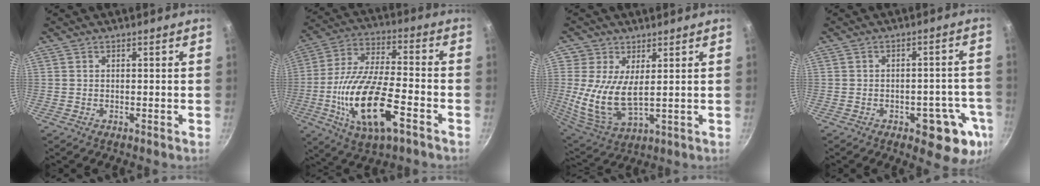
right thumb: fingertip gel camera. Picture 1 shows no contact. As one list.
[{"total": 19.0, "force": [-6.7, 7.2, 16.2], "torque": [-0.312, 0.020, -0.128]}, {"total": 11.2, "force": [1.6, 6.3, 9.0], "torque": [-0.186, -0.024, 0.039]}, {"total": 11.9, "force": [-4.8, 5.9, 9.1], "torque": [-0.046, 0.025, -0.057]}]